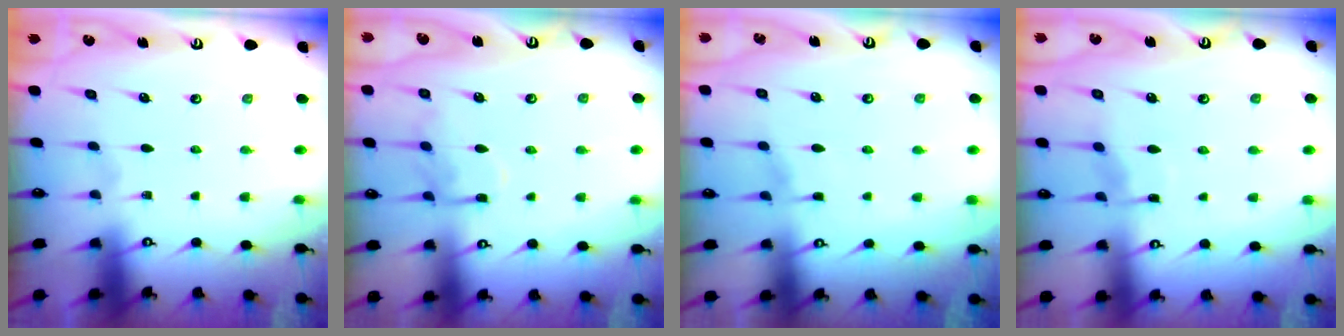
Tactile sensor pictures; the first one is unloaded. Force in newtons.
{"total": 10.9, "press": 10.8, "slide": 0.8}
{"total": 1.7, "press": 1.7, "slide": 0.3}
{"total": 4.7, "press": 4.6, "slide": 0.6}